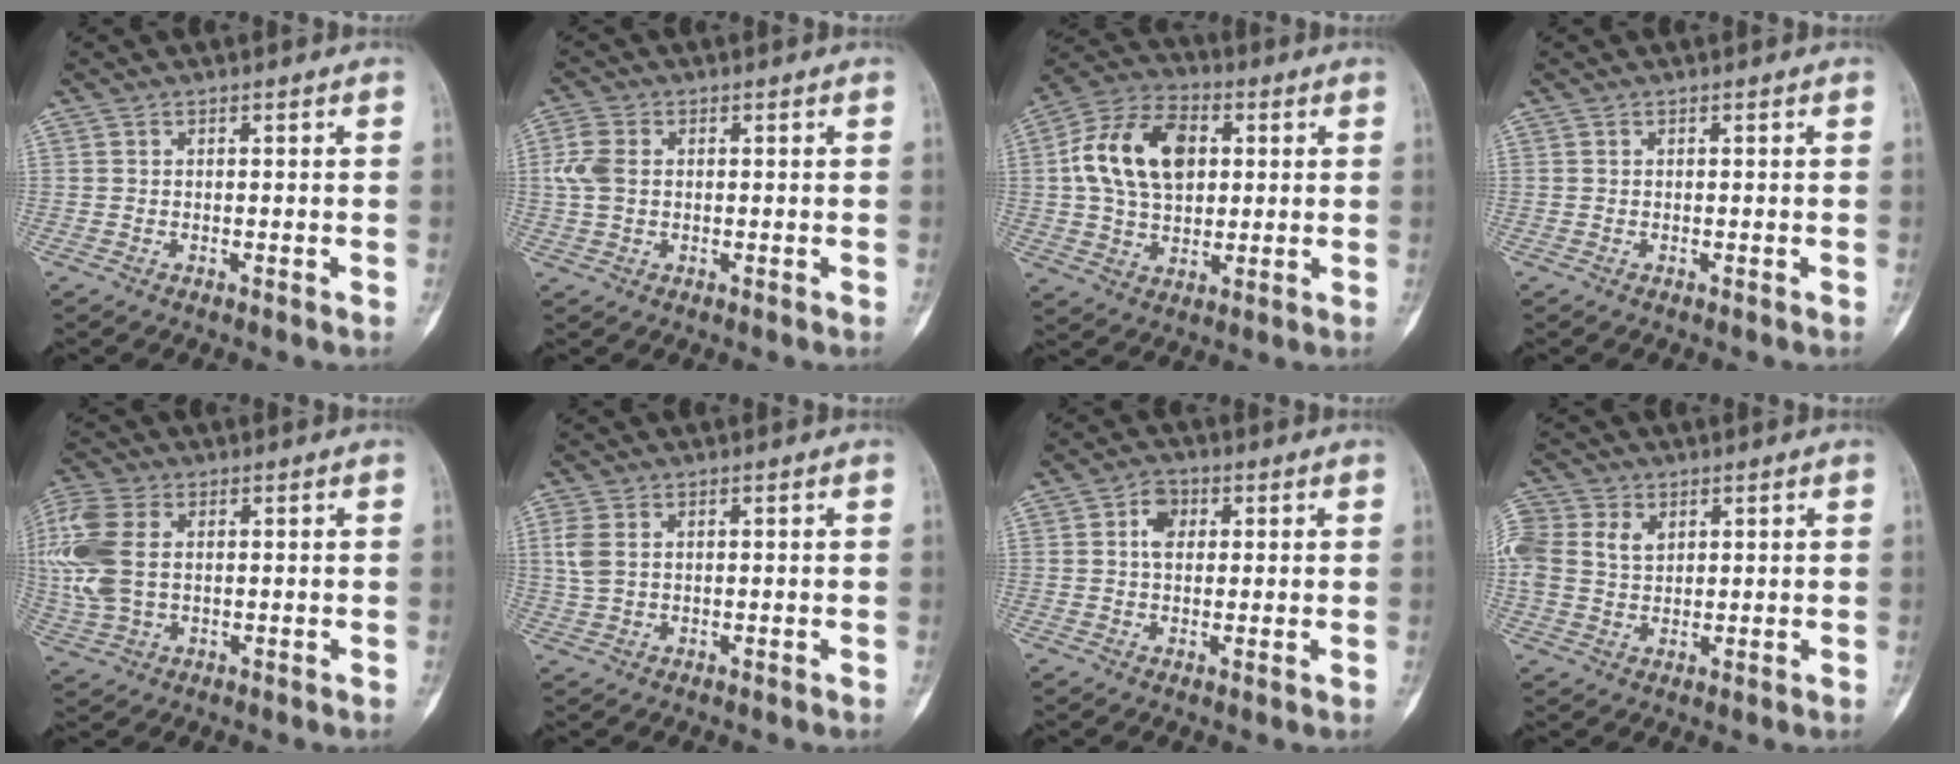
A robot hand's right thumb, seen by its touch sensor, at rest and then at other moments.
{"total": 5.3, "force": [0.5, 3.7, 3.7], "torque": [-0.095, 0.008, 0.010]}
{"total": 16.1, "force": [2.9, 10.7, 11.7], "torque": [-0.192, 0.013, 0.045]}
{"total": 0.0}
{"total": 13.0, "force": [2.0, 8.3, 9.8], "torque": [-0.251, 0.011, 0.043]}
{"total": 4.0, "force": [1.0, 2.6, 2.9], "torque": [-0.076, 0.003, 0.025]}
{"total": 4.6, "force": [1.1, 3.3, 3.0], "torque": [-0.032, 0.001, 0.013]}
{"total": 10.7, "force": [3.4, 8.1, 6.0], "torque": [-0.142, 0.011, 0.065]}